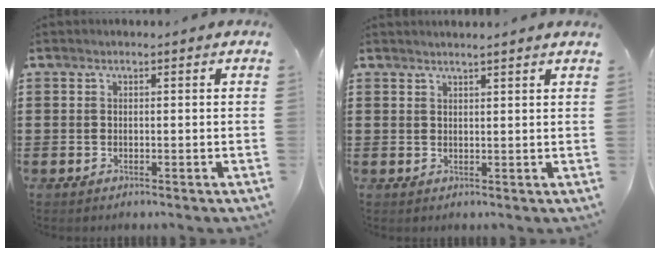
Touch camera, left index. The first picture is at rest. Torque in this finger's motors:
{"motor_torque": [1.02, -1.12, 0.09, 0.03]}